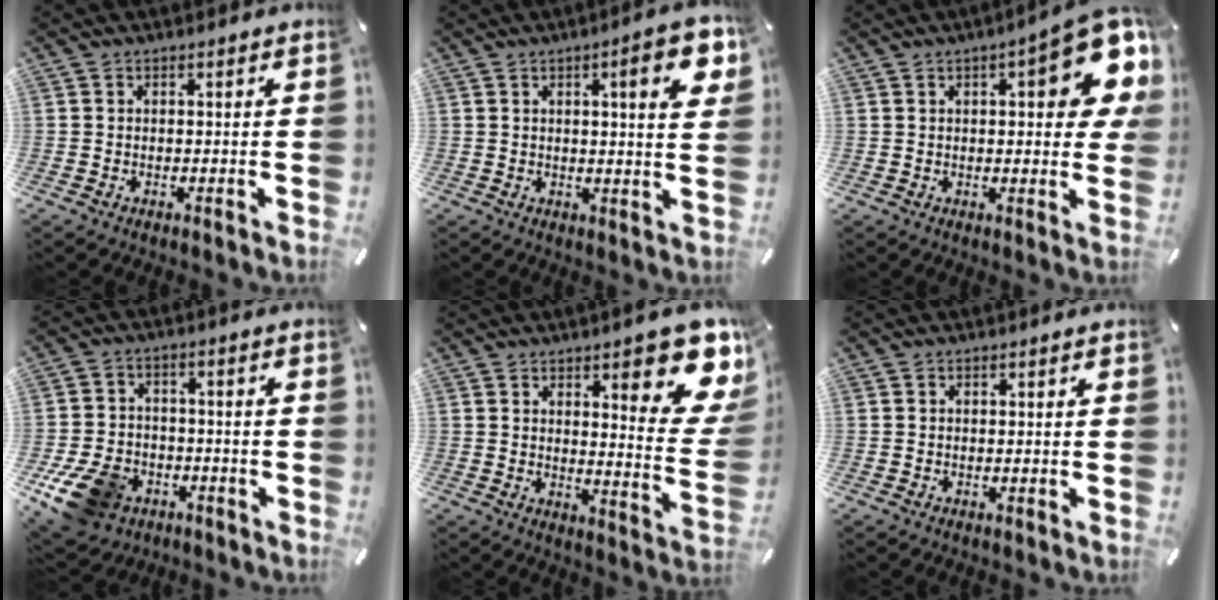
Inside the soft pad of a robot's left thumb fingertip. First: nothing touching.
{"total": 10.5, "force": [3.9, 2.0, 9.6], "torque": [-0.125, -0.016, 0.052]}
{"total": 14.5, "force": [5.7, 5.1, 12.4], "torque": [-0.148, -0.030, 0.088]}
{"total": 12.5, "force": [-6.2, 8.9, 6.3], "torque": [-0.129, 0.039, -0.109]}
{"total": 17.1, "force": [9.5, 4.9, 13.4], "torque": [-0.169, -0.069, 0.148]}
{"total": 0.0}